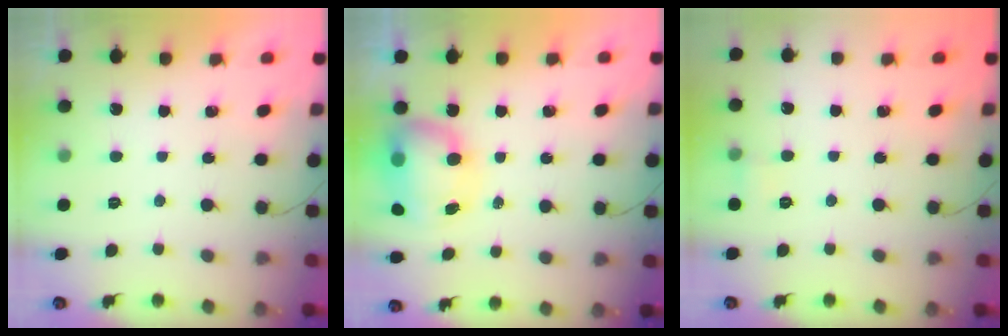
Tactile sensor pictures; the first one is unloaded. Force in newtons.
{"total": 9.7, "press": 9.3, "slide": 2.7}
{"total": 4.8, "press": 4.6, "slide": 1.5}